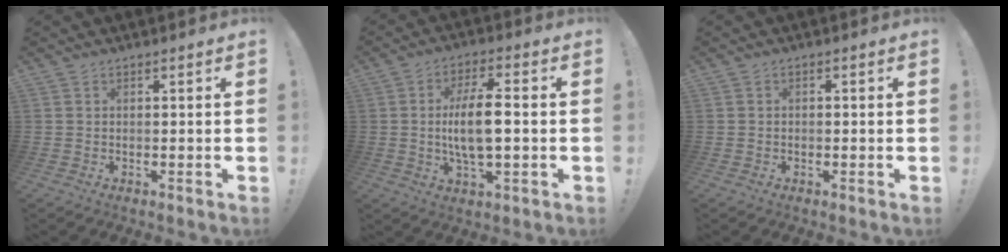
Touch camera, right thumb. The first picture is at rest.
{"total": 11.5, "force": [-0.5, 3.9, 10.8], "torque": [-0.204, 0.000, -0.015]}
{"total": 0.9, "force": [-0.7, 0.5, 0.4], "torque": [-0.010, 0.004, -0.011]}